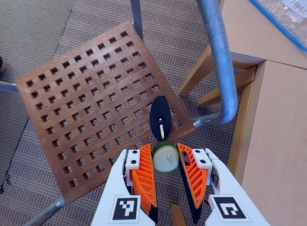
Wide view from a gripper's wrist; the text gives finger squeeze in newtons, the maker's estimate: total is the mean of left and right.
{"total": 7.9, "left": 7.6, "right": 8.2}